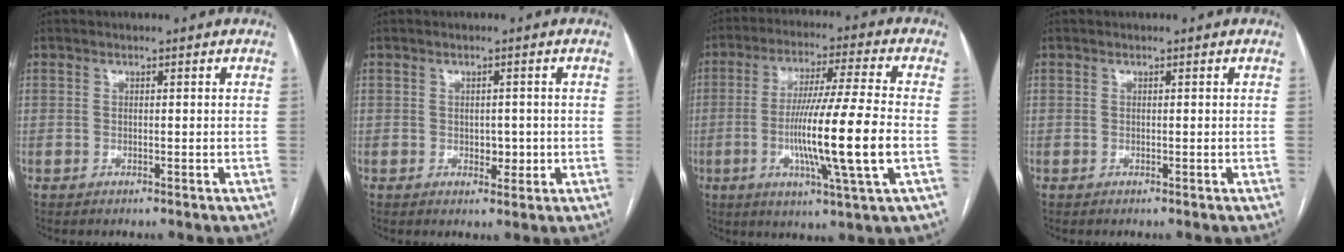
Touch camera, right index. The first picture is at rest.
{"total": 2.3, "force": [-0.3, 1.6, 1.6], "torque": [-0.019, 0.001, 0.001]}
{"total": 15.3, "force": [-3.0, -0.8, 15.0], "torque": [-0.276, -0.013, -0.060]}
{"total": 0.0}